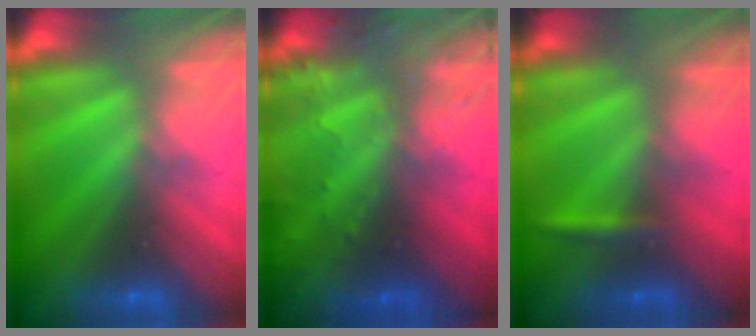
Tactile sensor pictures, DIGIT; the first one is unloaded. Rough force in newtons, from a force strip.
{"total": 7.9}
{"total": 2.3}